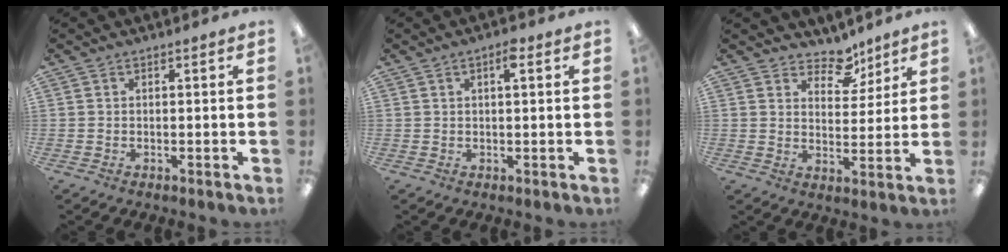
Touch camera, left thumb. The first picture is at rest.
{"total": 3.0, "force": [1.5, 0.9, 2.4], "torque": [-0.037, 0.001, 0.021]}
{"total": 8.0, "force": [6.2, 4.5, 2.6], "torque": [-0.027, -0.040, 0.107]}